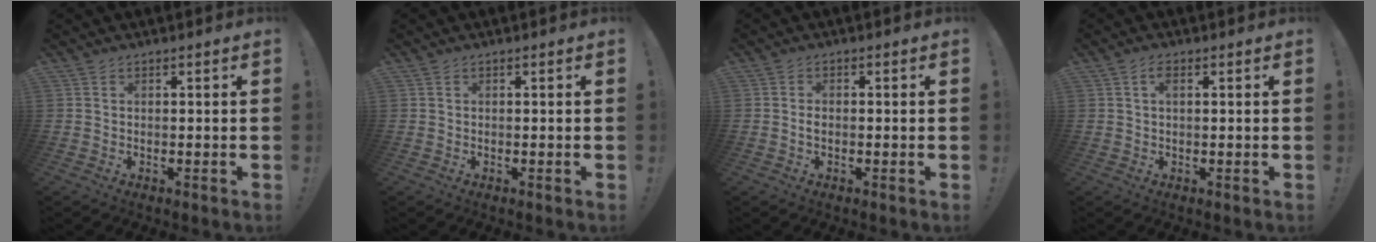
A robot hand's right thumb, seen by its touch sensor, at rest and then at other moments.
{"total": 0.0}
{"total": 1.3, "force": [-0.4, 0.7, 1.0], "torque": [-0.023, 0.006, -0.006]}
{"total": 2.4, "force": [0.9, 1.1, 2.0], "torque": [-0.039, 0.003, 0.014]}